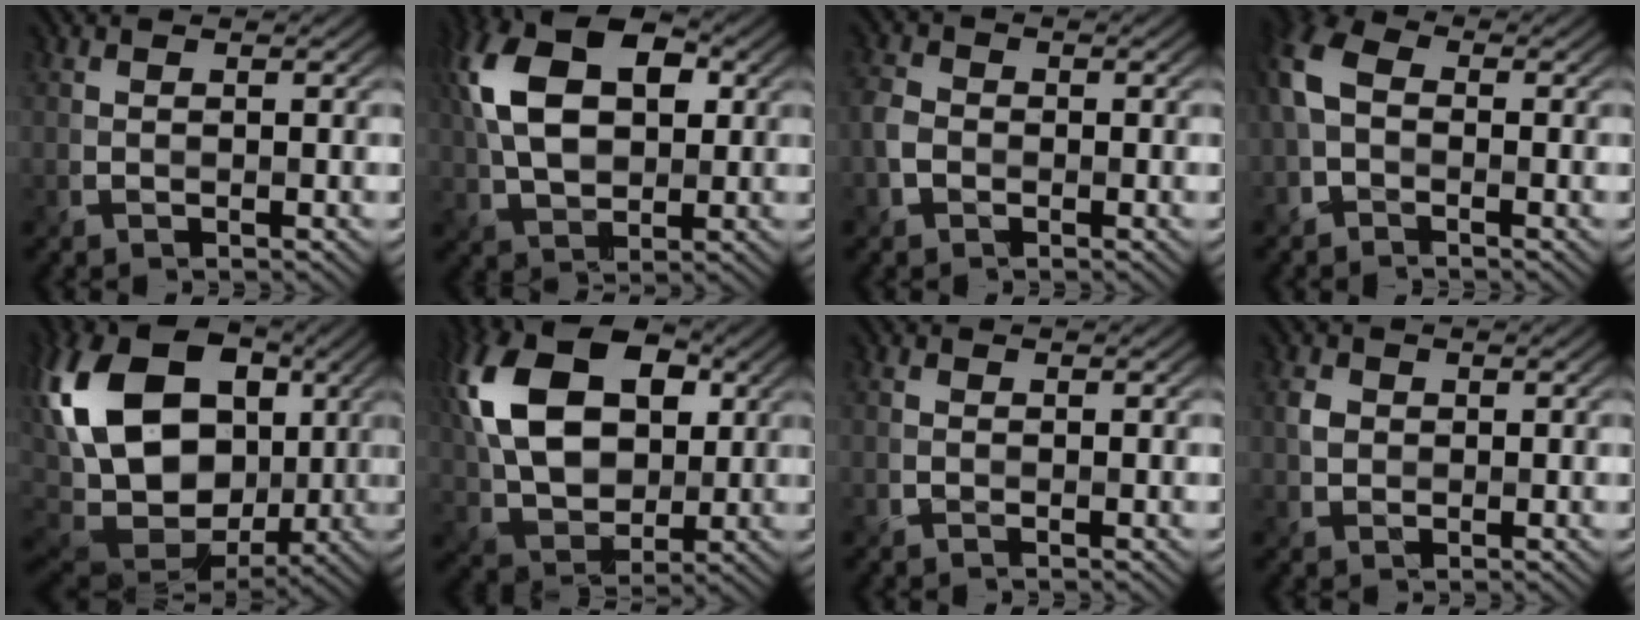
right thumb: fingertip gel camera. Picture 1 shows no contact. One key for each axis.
{"total": 12.8, "fx": 3.1, "fy": 8.0, "fz": 9.5, "tx": -0.211, "ty": 0.021, "tz": 0.046}
{"total": 2.8, "fx": -1.0, "fy": 2.3, "fz": 1.2, "tx": -0.031, "ty": 0.000, "tz": -0.029}
{"total": 5.6, "fx": -0.7, "fy": 3.9, "fz": 4.0, "tx": -0.109, "ty": 0.010, "tz": -0.031}
{"total": 19.7, "fx": 2.4, "fy": 13.6, "fz": 14.1, "tx": -0.308, "ty": 0.003, "tz": 0.044}
{"total": 15.6, "fx": 3.8, "fy": 10.4, "fz": 10.9, "tx": -0.246, "ty": 0.025, "tz": 0.065}
{"total": 0.6, "fx": -0.2, "fy": 0.5, "fz": 0.3, "tx": -0.003, "ty": -0.002, "tz": -0.005}
{"total": 1.8, "fx": 0.2, "fy": 1.7, "fz": 0.7, "tx": -0.016, "ty": -0.002, "tz": -0.002}